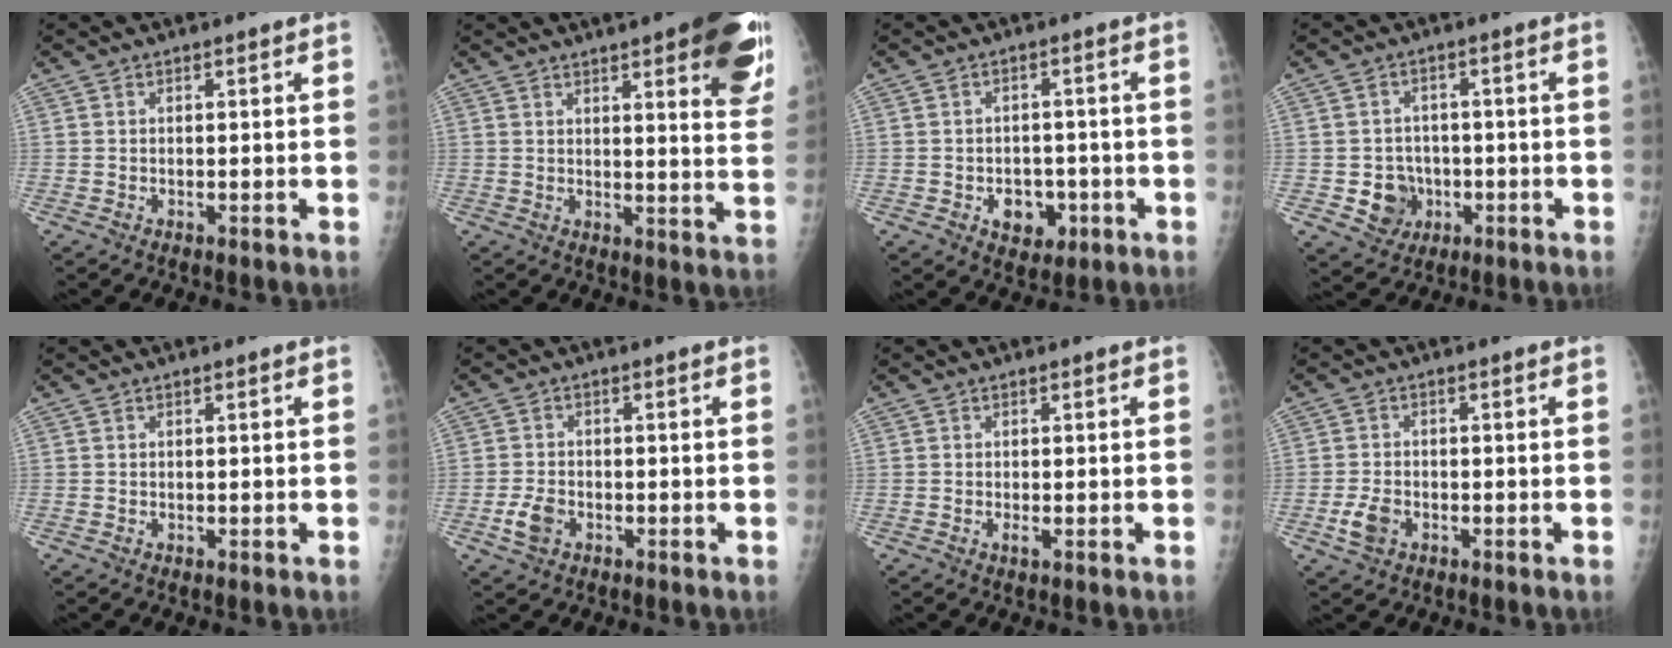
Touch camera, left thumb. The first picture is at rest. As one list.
[{"total": 18.4, "force": [9.6, 4.5, 15.1], "torque": [-0.165, -0.035, 0.110]}, {"total": 6.0, "force": [-2.1, 4.6, 3.3], "torque": [-0.020, 0.012, -0.023]}, {"total": 6.4, "force": [-1.6, 5.8, 2.1], "torque": [-0.004, 0.011, -0.019]}, {"total": 0.0}, {"total": 4.0, "force": [-1.7, 2.7, 2.4], "torque": [-0.047, 0.006, -0.031]}, {"total": 0.9, "force": [-0.2, 0.4, 0.8], "torque": [-0.015, -0.002, -0.005]}, {"total": 4.0, "force": [-1.6, 2.7, 2.4], "torque": [-0.048, 0.005, -0.030]}]